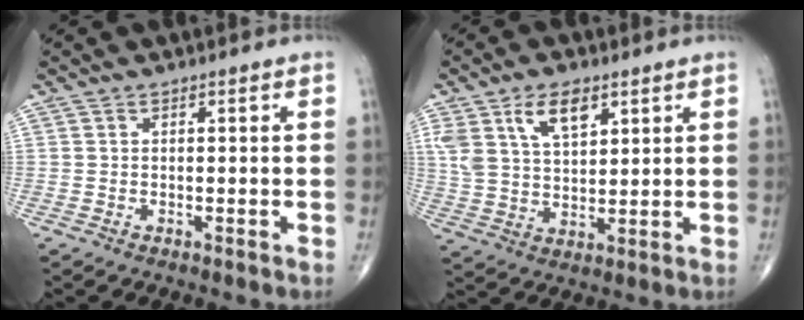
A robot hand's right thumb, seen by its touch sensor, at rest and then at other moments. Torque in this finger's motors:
{"motor_torque": [-0.40, 1.31, 1.13, 0.73, 0.09]}